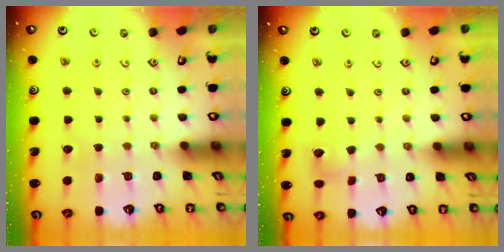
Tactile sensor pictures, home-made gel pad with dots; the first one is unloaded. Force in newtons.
{"total": 6.5, "press": 6.5, "slide": 0.6}